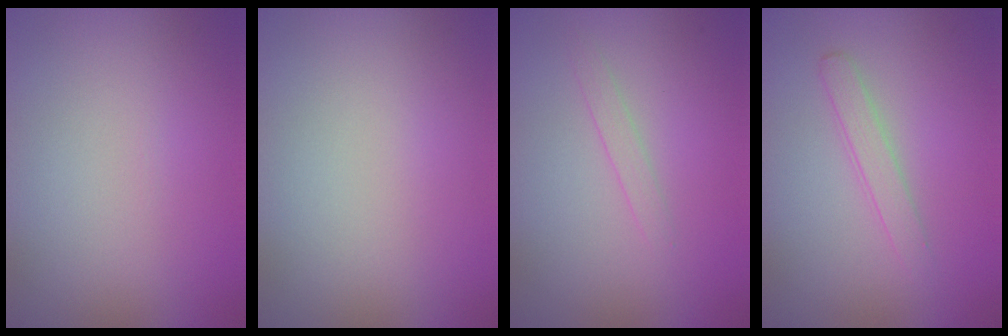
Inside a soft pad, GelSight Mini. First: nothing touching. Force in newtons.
{"total": 0.0}
{"total": 0.9, "press": 0.9, "slide": 0.2}
{"total": 1.6, "press": 1.6, "slide": 0.0}